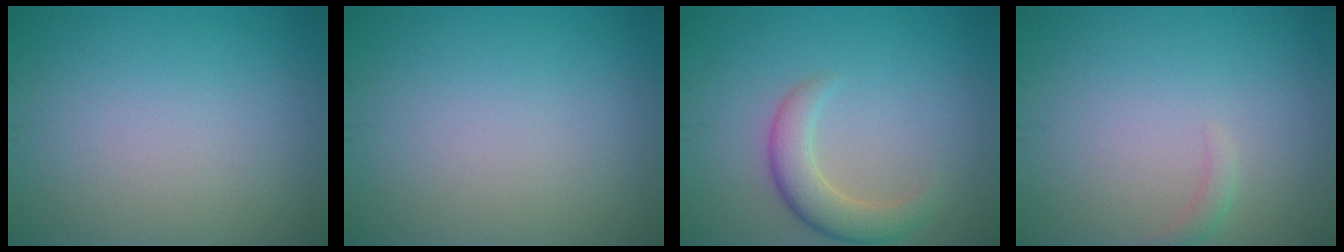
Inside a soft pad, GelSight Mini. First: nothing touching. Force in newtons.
{"total": 0.0}
{"total": 3.6, "press": 3.6, "slide": 0.3}
{"total": 1.0, "press": 0.9, "slide": 0.2}